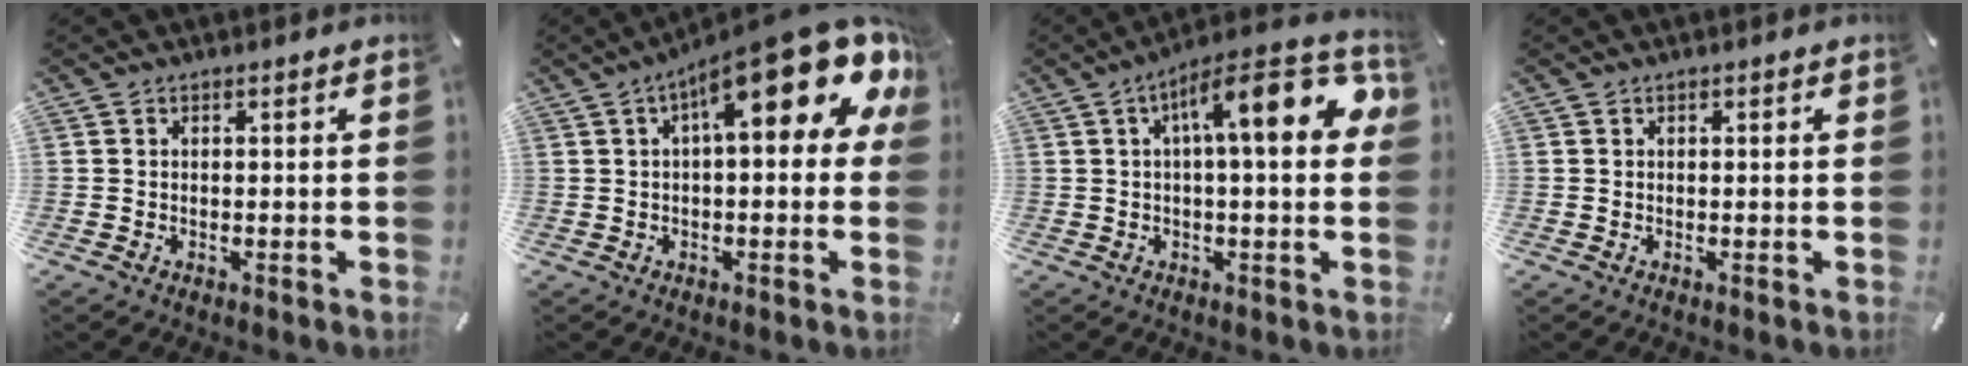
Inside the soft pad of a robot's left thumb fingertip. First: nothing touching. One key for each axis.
{"total": 18.0, "fx": 8.1, "fy": 5.6, "fz": 15.1, "tx": -0.218, "ty": -0.058, "tz": 0.127}
{"total": 16.8, "fx": 4.4, "fy": 5.2, "fz": 15.4, "tx": -0.216, "ty": -0.017, "tz": 0.061}
{"total": 0.0}